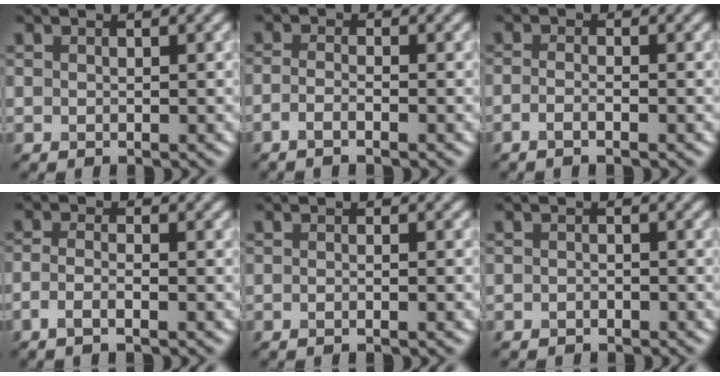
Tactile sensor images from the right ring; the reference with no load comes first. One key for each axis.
{"total": 1.7, "fx": -1.0, "fy": 0.4, "fz": 1.3, "tx": -0.023, "ty": -0.005, "tz": -0.027}
{"total": 1.6, "fx": -0.8, "fy": 0.5, "fz": 1.3, "tx": -0.024, "ty": -0.008, "tz": -0.020}
{"total": 2.0, "fx": -1.0, "fy": 0.5, "fz": 1.6, "tx": -0.031, "ty": -0.003, "tz": -0.028}
{"total": 2.1, "fx": 0.0, "fy": 1.0, "fz": 1.8, "tx": 0.006, "ty": -0.004, "tz": -0.021}
{"total": 0.7, "fx": -0.5, "fy": 0.3, "fz": 0.1, "tx": -0.001, "ty": -0.001, "tz": -0.010}